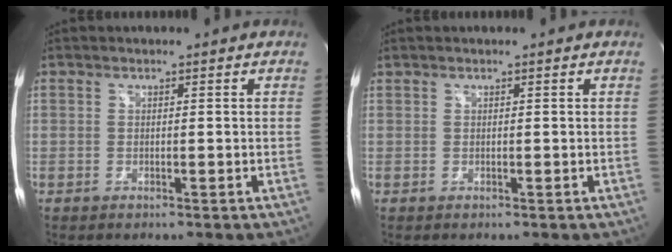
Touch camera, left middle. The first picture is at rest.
{"total": 0.0}